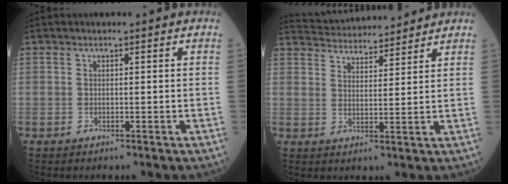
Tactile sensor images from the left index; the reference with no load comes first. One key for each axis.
{"total": 12.3, "fx": 11.9, "fy": 1.9, "fz": 2.7, "tx": -0.050, "ty": 0.027, "tz": 0.181}